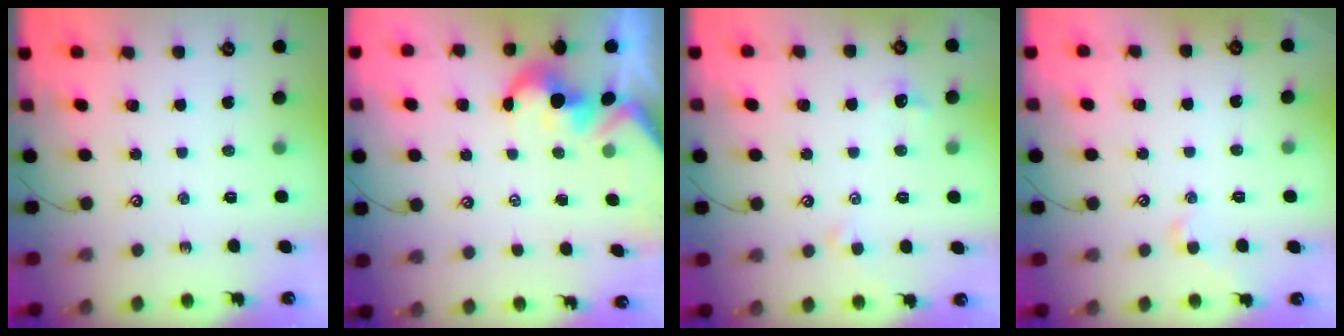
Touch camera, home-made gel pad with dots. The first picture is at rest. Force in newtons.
{"total": 1.7, "press": 1.4, "slide": 1.0}
{"total": 1.0, "press": 0.9, "slide": 0.6}
{"total": 1.0, "press": 0.9, "slide": 0.4}